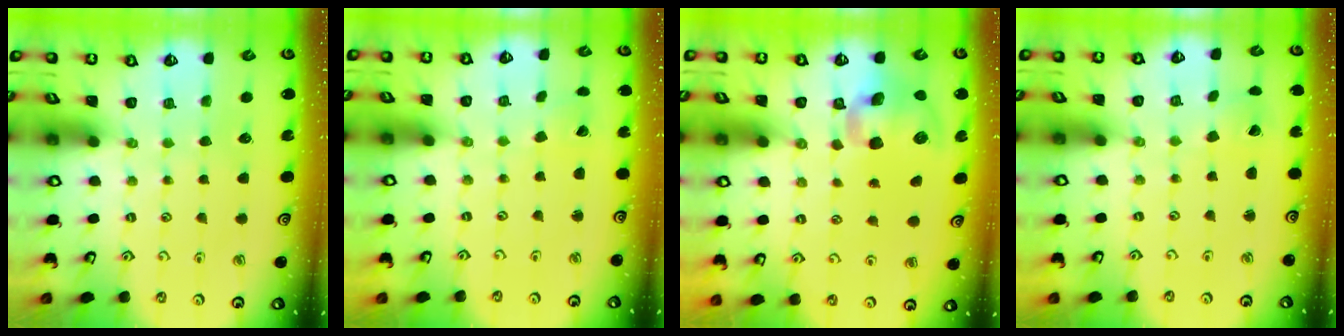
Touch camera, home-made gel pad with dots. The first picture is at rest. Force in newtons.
{"total": 2.0, "press": 2.0, "slide": 0.2}
{"total": 11.6, "press": 11.5, "slide": 1.9}
{"total": 0.9, "press": 0.9, "slide": 0.1}